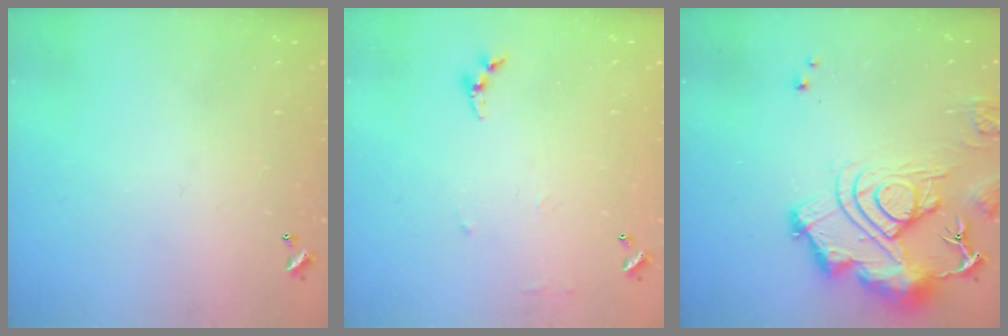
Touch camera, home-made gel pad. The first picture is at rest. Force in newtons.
{"total": 6.5, "press": 6.5, "slide": 0.8}
{"total": 16.2, "press": 16.1, "slide": 1.7}